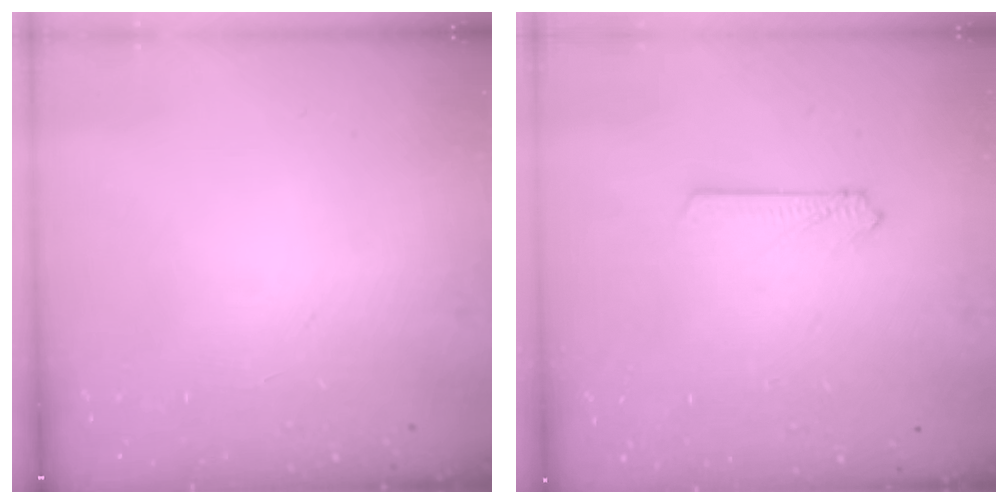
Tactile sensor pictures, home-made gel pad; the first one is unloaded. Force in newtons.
{"total": 2.6, "press": 2.6, "slide": 0.3}